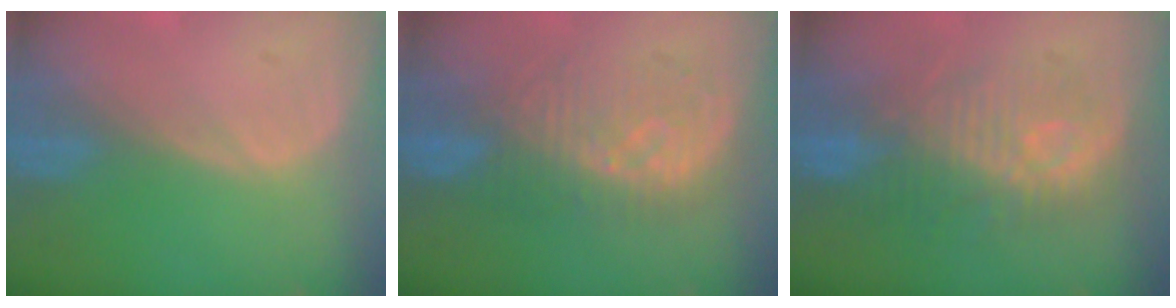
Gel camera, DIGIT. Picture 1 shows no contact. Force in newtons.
{"total": 8.4, "press": 8.4, "slide": 1.0}
{"total": 9.9, "press": 9.9, "slide": 0.2}